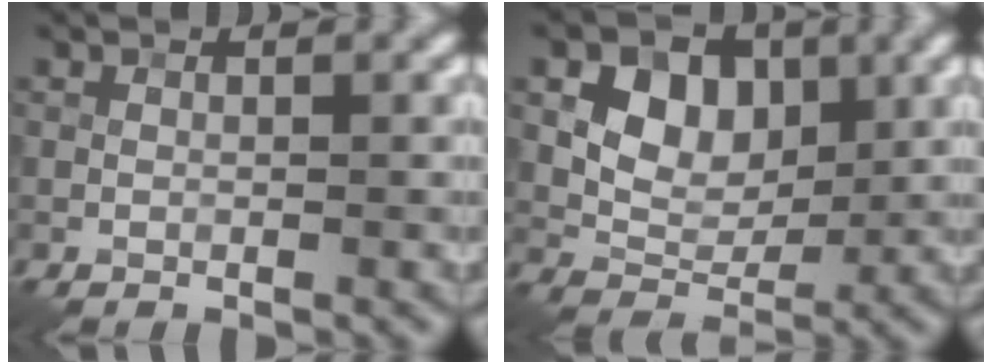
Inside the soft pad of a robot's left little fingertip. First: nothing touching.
{"total": 5.6, "force": [1.5, 4.1, 3.5], "torque": [-0.057, -0.002, 0.023]}